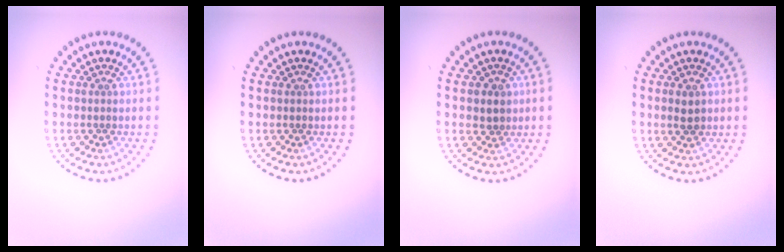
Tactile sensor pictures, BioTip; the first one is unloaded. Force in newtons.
{"total": 0.0}
{"total": 1.5, "press": 1.3, "slide": 0.7}
{"total": 1.5, "press": 1.5, "slide": 0.1}